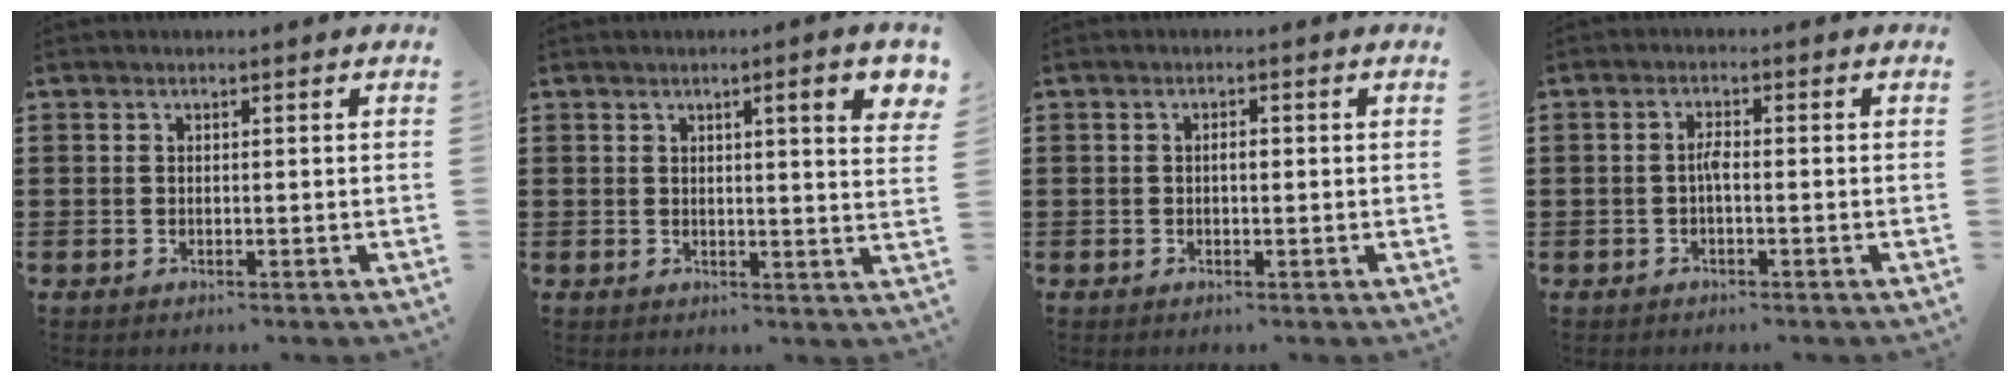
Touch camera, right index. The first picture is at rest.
{"total": 5.9, "force": [2.4, 0.5, 5.3], "torque": [-0.079, -0.007, 0.034]}
{"total": 1.2, "force": [-0.1, 0.4, 1.2], "torque": [-0.022, 0.001, -0.002]}
{"total": 1.9, "force": [-0.5, 0.5, 1.8], "torque": [-0.044, 0.000, -0.012]}